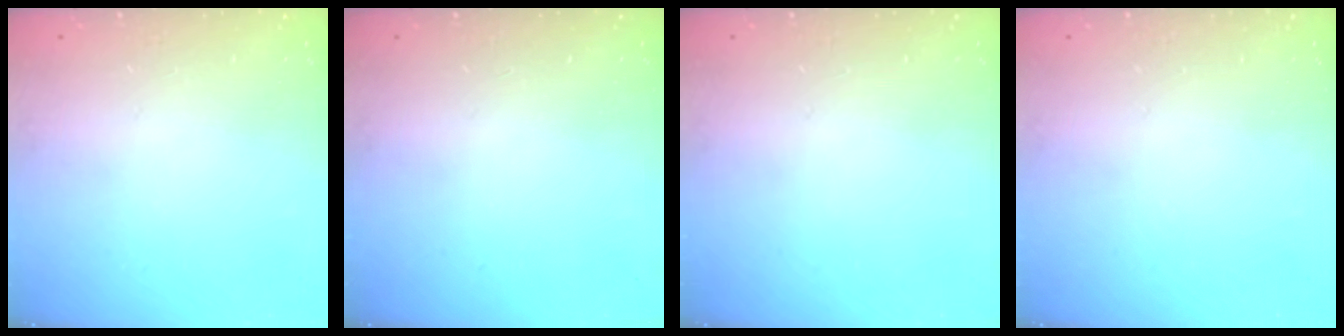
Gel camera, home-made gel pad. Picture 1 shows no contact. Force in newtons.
{"total": 0.0}
{"total": 0.0}
{"total": 0.0}